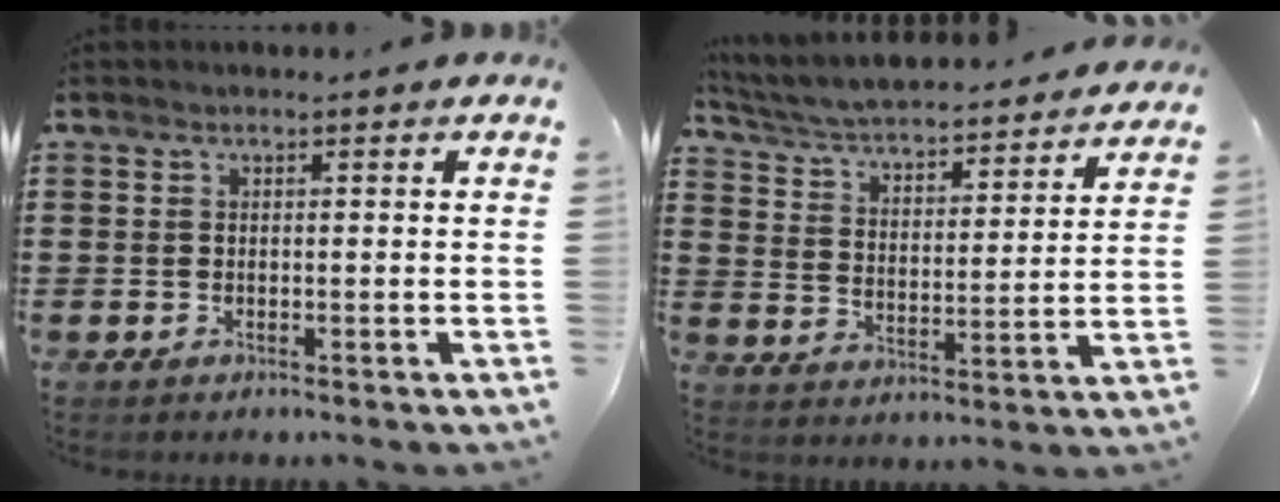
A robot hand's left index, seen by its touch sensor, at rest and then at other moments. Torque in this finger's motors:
{"motor_torque": [0.44, -1.70, 0.00, 0.04]}